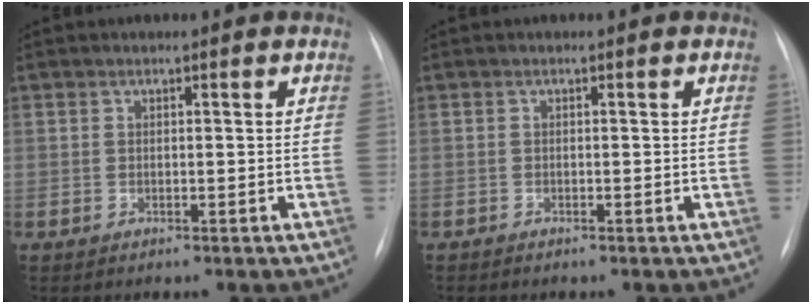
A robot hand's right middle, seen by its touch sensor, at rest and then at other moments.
{"total": 0.0}